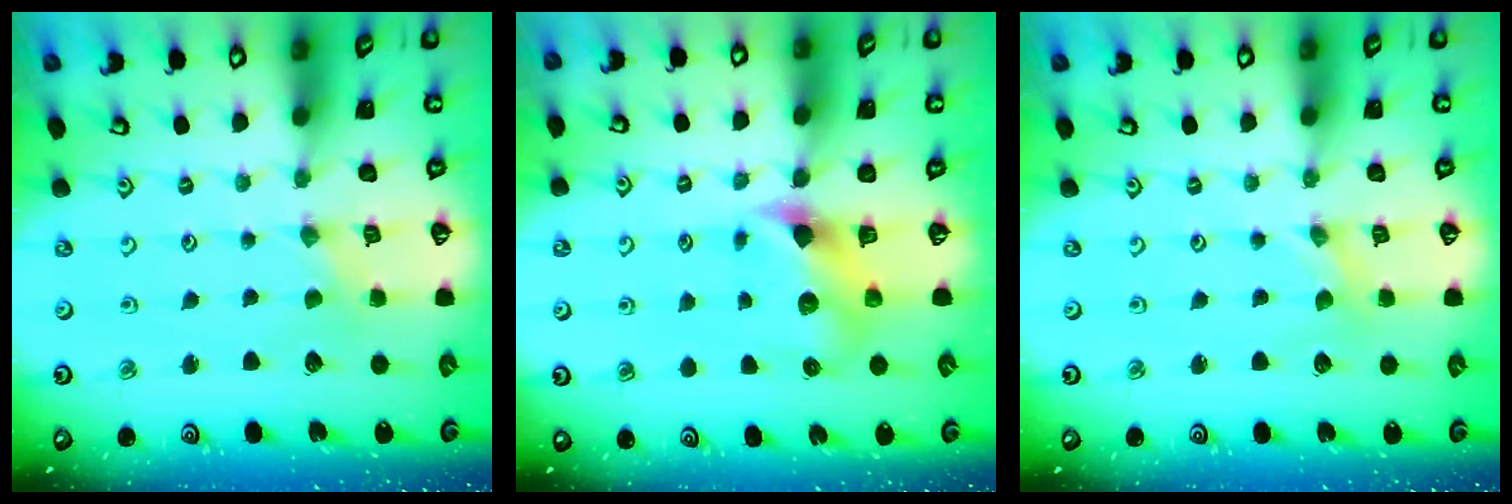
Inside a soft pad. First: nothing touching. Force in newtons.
{"total": 6.6, "press": 6.6, "slide": 0.7}
{"total": 0.0}